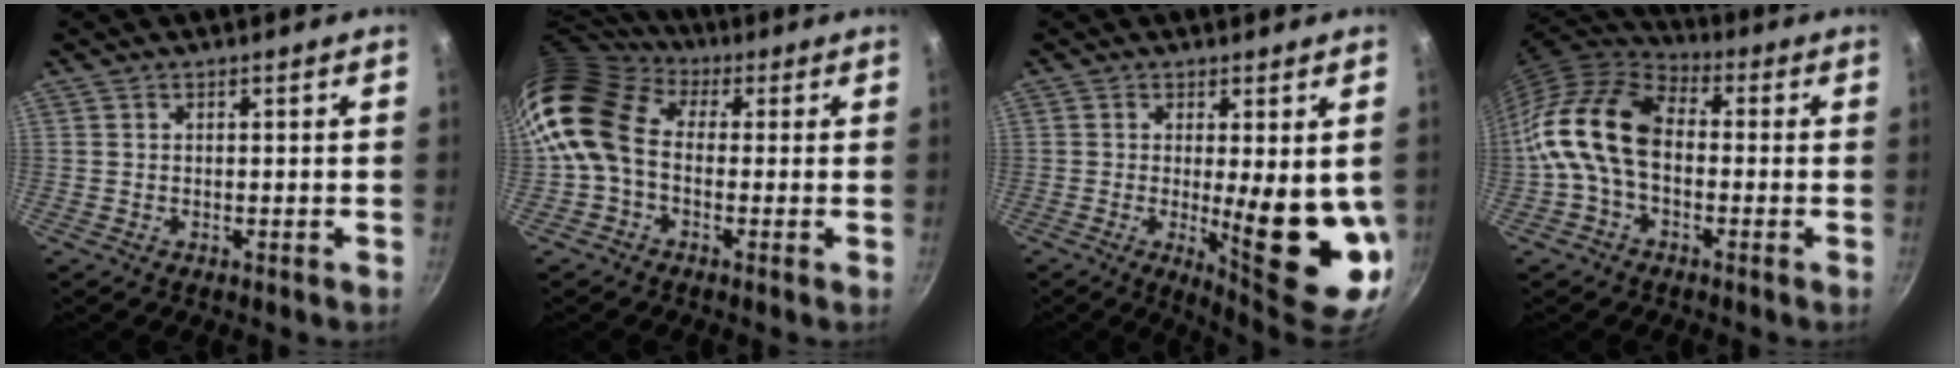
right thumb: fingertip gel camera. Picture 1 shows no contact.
{"total": 13.4, "force": [0.0, 9.9, 9.0], "torque": [-0.159, 0.029, -0.023]}
{"total": 13.4, "force": [-0.7, 3.4, 13.0], "torque": [-0.163, -0.026, 0.004]}
{"total": 14.5, "force": [-1.6, 9.5, 10.9], "torque": [-0.193, 0.039, -0.053]}